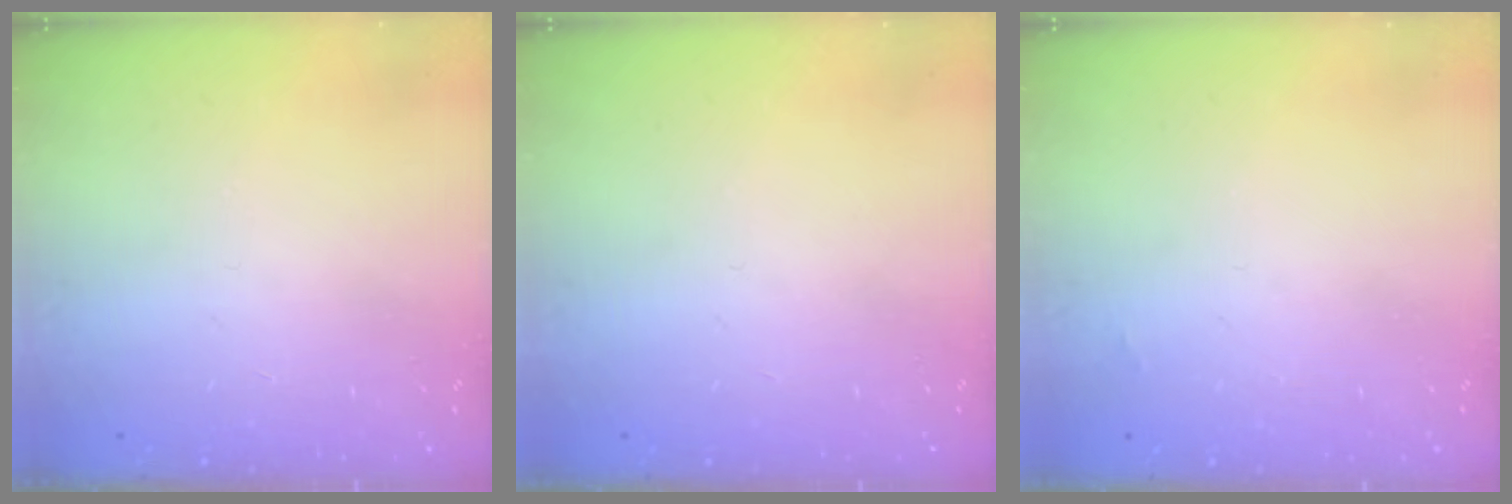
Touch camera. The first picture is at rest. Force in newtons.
{"total": 0.0}
{"total": 1.3, "press": 1.3, "slide": 0.2}